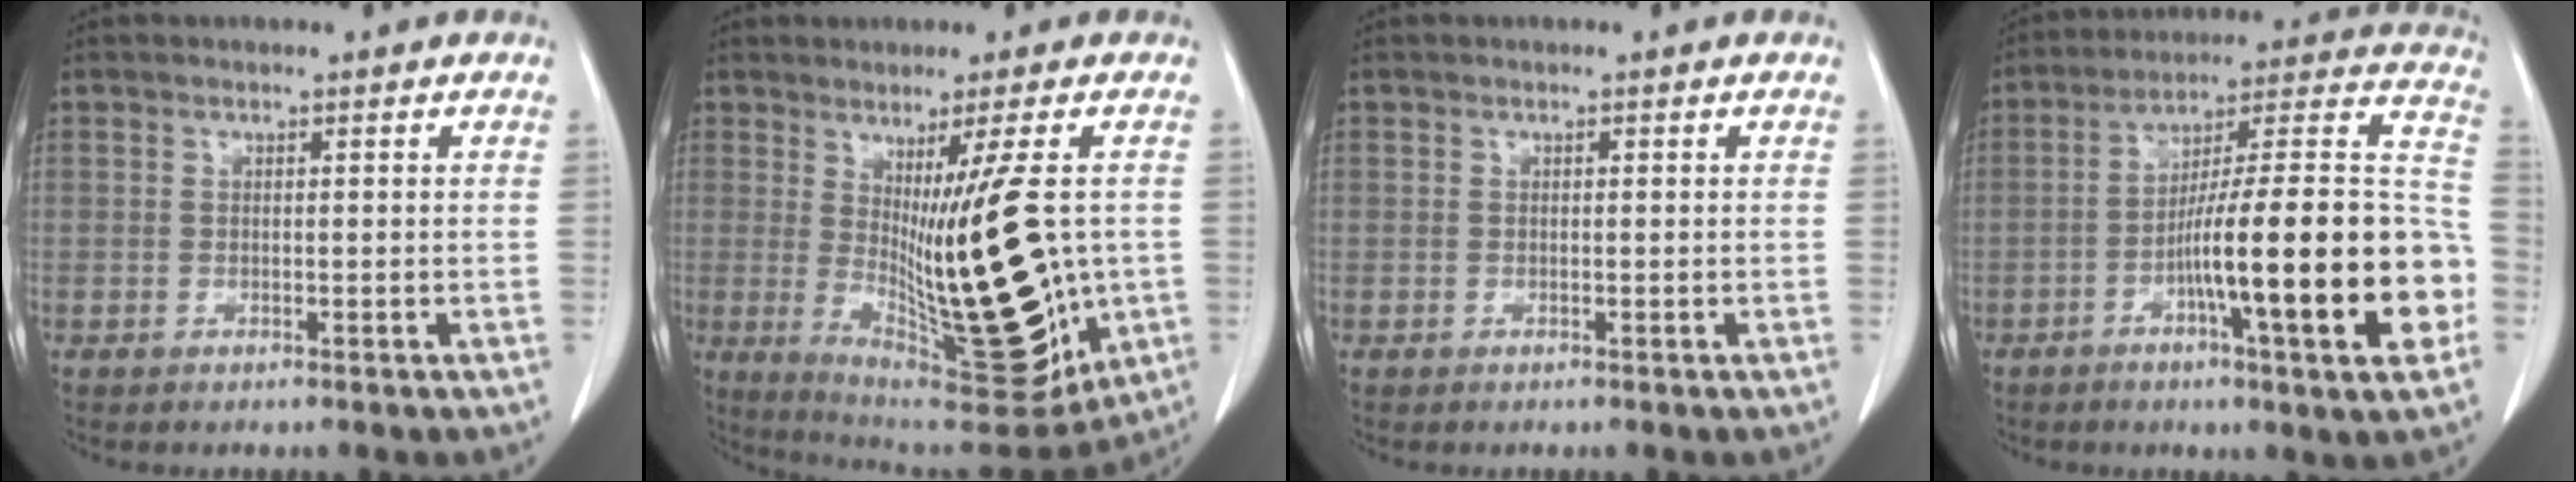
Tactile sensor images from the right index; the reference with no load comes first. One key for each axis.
{"total": 20.1, "fx": -0.8, "fy": 3.7, "fz": 19.7, "tx": -0.296, "ty": -0.038, "tz": 0.010}
{"total": 0.0}
{"total": 23.8, "fx": -6.6, "fy": 1.8, "fz": 22.8, "tx": -0.277, "ty": 0.014, "tz": -0.101}